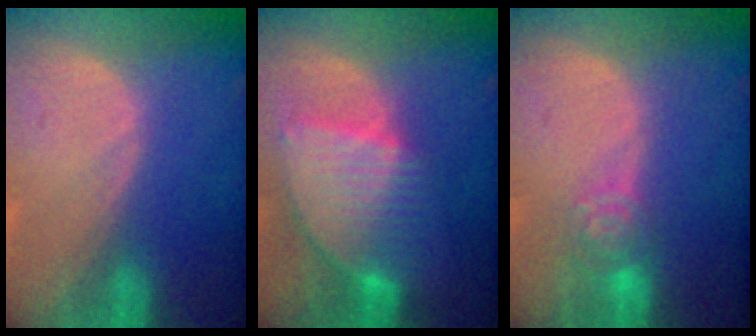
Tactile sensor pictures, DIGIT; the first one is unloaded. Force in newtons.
{"total": 8.6, "press": 7.5, "slide": 4.1}
{"total": 4.7, "press": 4.2, "slide": 2.1}